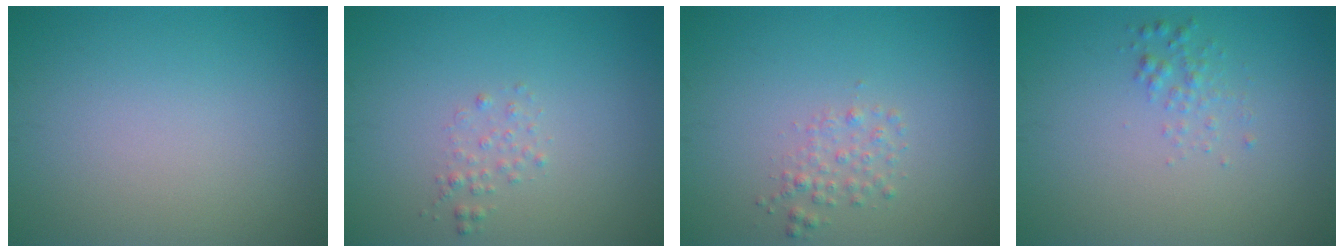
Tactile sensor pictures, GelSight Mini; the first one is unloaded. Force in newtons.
{"total": 1.0, "press": 1.0, "slide": 0.0}
{"total": 1.5, "press": 1.5, "slide": 0.1}
{"total": 1.2, "press": 1.2, "slide": 0.0}